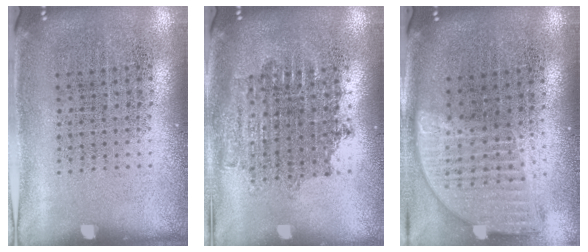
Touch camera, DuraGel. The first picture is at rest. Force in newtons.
{"total": 1.6, "press": 1.3, "slide": 0.9}
{"total": 1.8, "press": 1.5, "slide": 1.0}